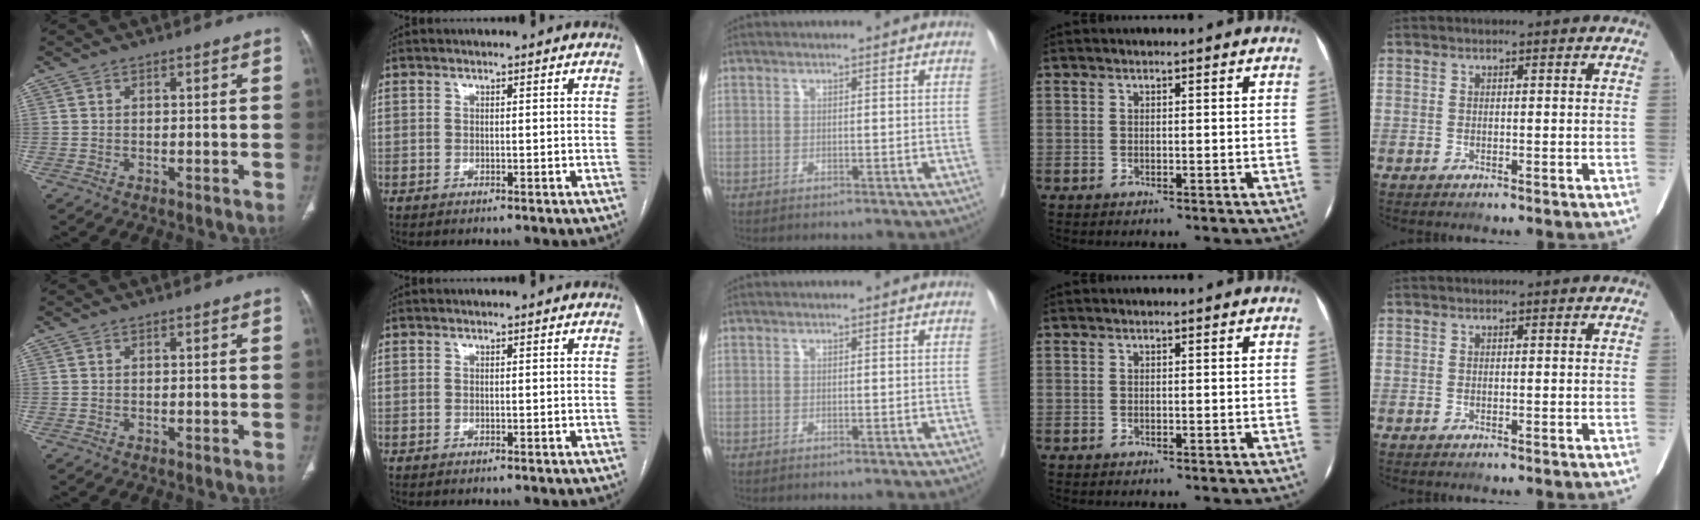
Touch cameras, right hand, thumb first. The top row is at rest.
{}